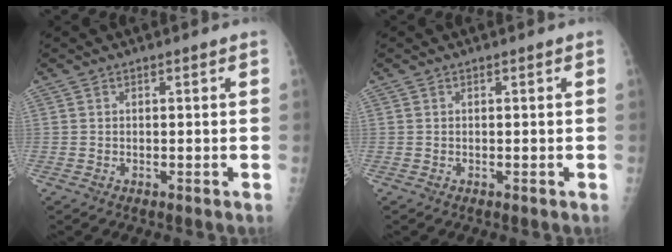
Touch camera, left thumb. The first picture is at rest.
{"total": 0.0}